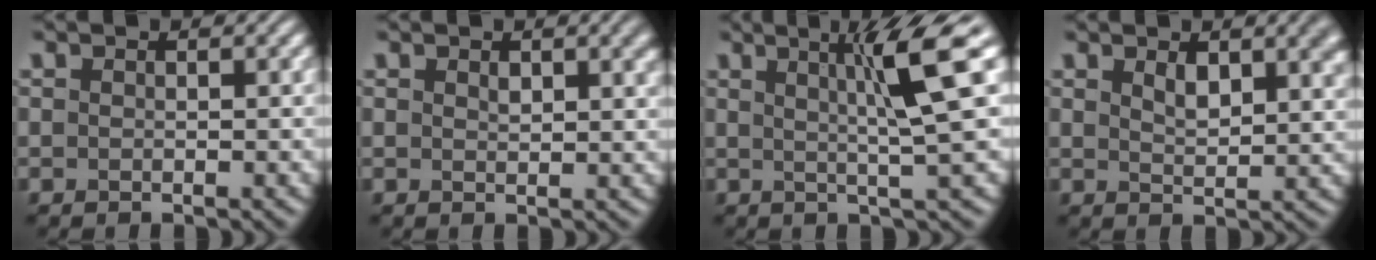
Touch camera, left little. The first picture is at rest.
{"total": 2.2, "force": [1.1, 0.9, 1.7], "torque": [-0.022, 0.001, 0.021]}
{"total": 6.3, "force": [1.8, 0.6, 6.0], "torque": [-0.087, 0.009, 0.030]}
{"total": 3.5, "force": [1.7, 1.4, 2.6], "torque": [-0.041, -0.001, 0.032]}